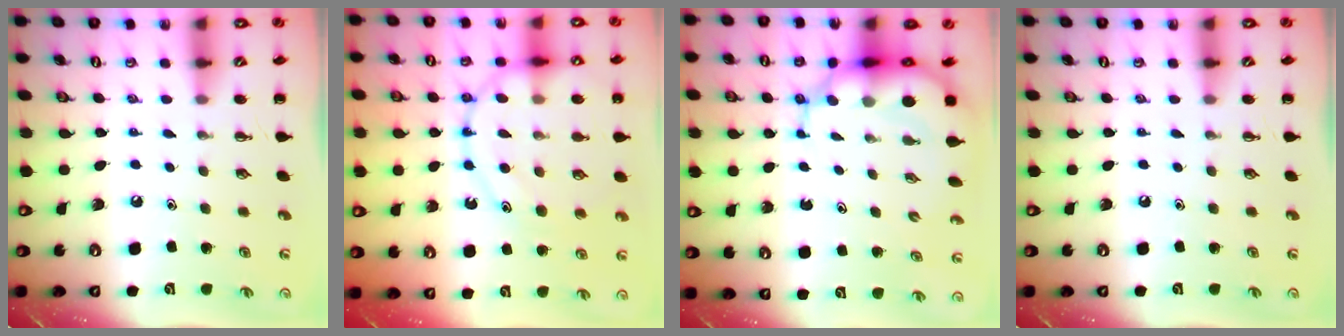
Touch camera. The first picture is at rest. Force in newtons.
{"total": 16.1, "press": 16.0, "slide": 1.4}
{"total": 9.3, "press": 8.9, "slide": 2.8}
{"total": 0.0}